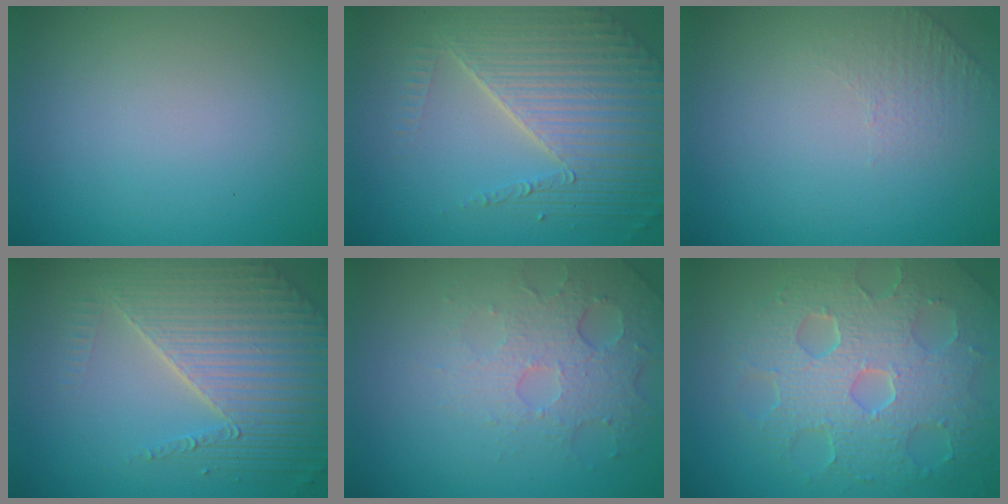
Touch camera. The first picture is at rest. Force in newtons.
{"total": 7.6, "press": 5.4, "slide": 5.3}
{"total": 1.2, "press": 0.7, "slide": 0.9}
{"total": 6.2, "press": 5.1, "slide": 3.5}
{"total": 5.0, "press": 3.3, "slide": 3.7}
{"total": 8.6, "press": 6.0, "slide": 6.1}